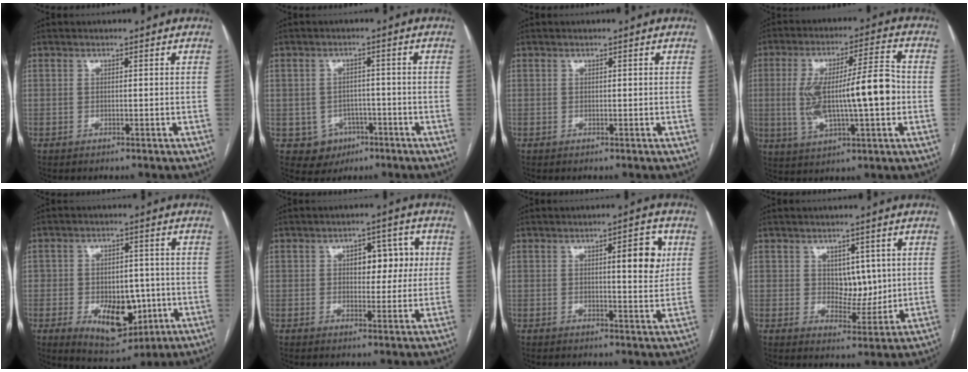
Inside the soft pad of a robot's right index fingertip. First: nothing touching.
{"total": 5.3, "force": [-2.0, 4.8, 0.8], "torque": [-0.003, 0.011, -0.017]}
{"total": 0.0}
{"total": 14.4, "force": [-0.9, 2.8, 14.1], "torque": [-0.256, 0.022, -0.006]}
{"total": 11.1, "force": [-3.1, 6.5, 8.5], "torque": [-0.130, 0.005, -0.033]}
{"total": 6.3, "force": [1.3, 3.5, 5.0], "torque": [-0.058, 0.023, 0.021]}
{"total": 6.4, "force": [1.8, 1.4, 6.0], "torque": [-0.077, 0.002, 0.023]}
{"total": 5.3, "force": [1.2, 3.2, 4.0], "torque": [-0.053, 0.001, 0.029]}